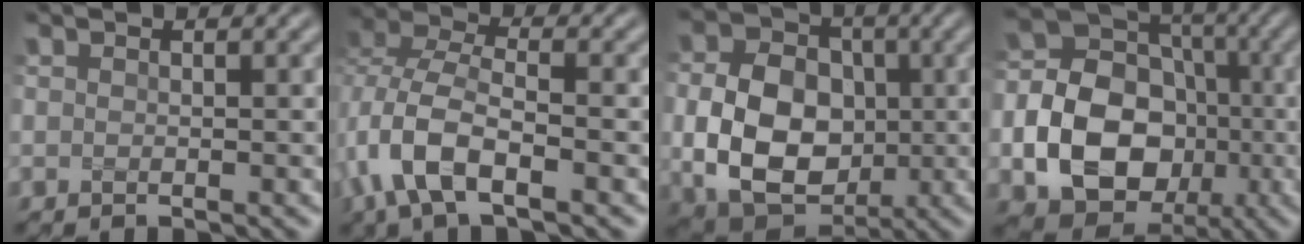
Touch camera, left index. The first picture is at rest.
{"total": 7.0, "force": [-2.3, 3.6, 5.5], "torque": [-0.127, 0.000, -0.052]}
{"total": 9.8, "force": [-0.7, 7.5, 6.2], "torque": [-0.122, -0.011, -0.016]}
{"total": 11.8, "force": [-2.7, 9.2, 6.9], "torque": [-0.122, -0.005, -0.062]}